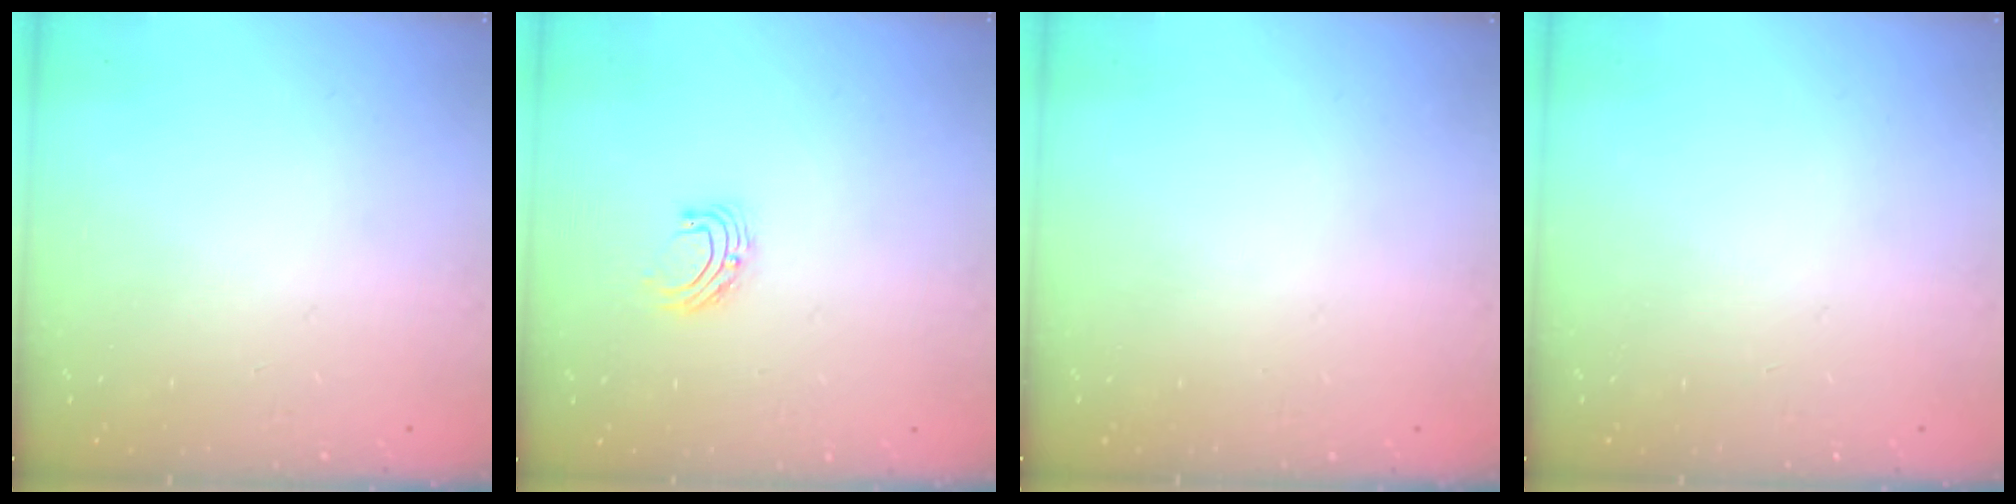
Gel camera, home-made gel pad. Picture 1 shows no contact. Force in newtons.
{"total": 5.9, "press": 5.9, "slide": 0.5}
{"total": 0.0}
{"total": 0.0}